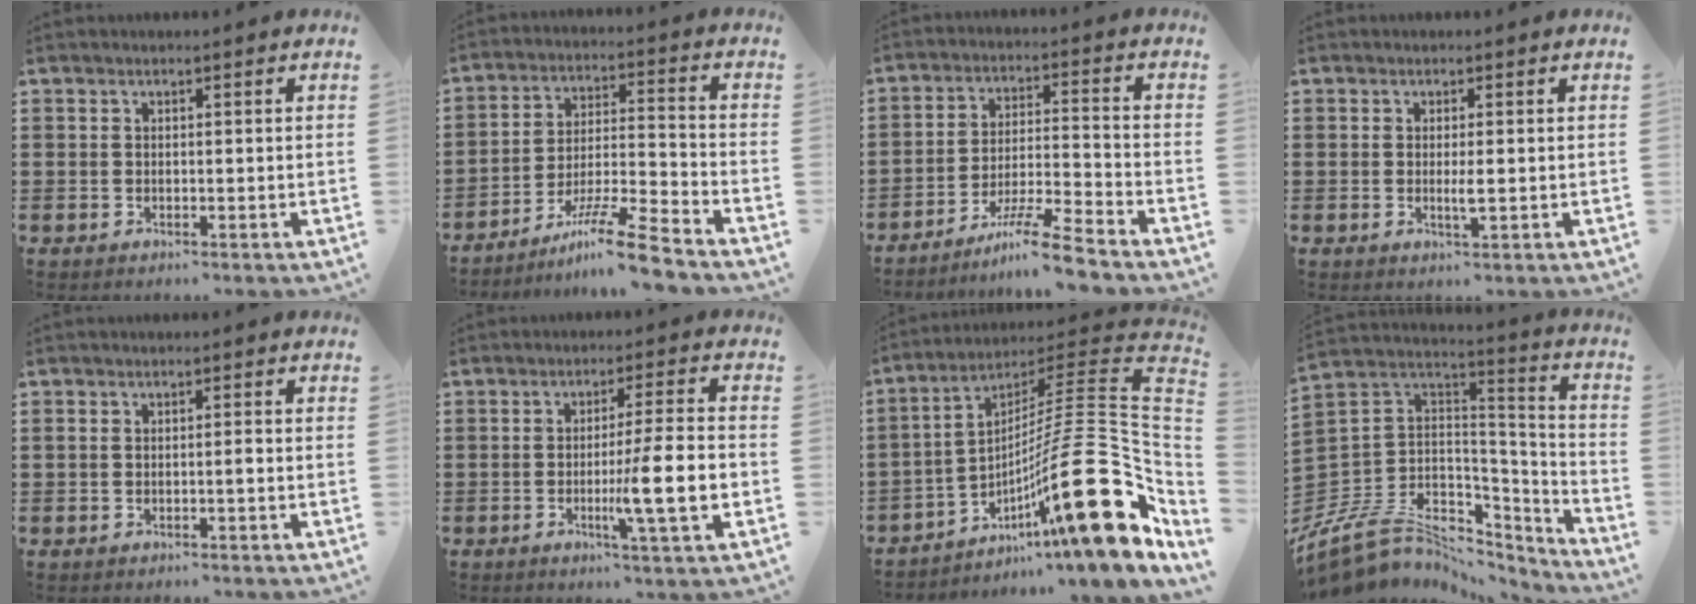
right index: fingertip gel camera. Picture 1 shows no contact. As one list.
[{"total": 10.4, "force": [-8.4, 0.0, 6.1], "torque": [-0.104, 0.015, -0.162]}, {"total": 8.2, "force": [-7.0, -0.3, 4.4], "torque": [-0.083, -0.002, -0.135]}, {"total": 2.1, "force": [-0.1, 0.3, 2.1], "torque": [-0.039, -0.004, -0.002]}, {"total": 1.2, "force": [-0.3, 0.3, 1.1], "torque": [-0.023, 0.001, -0.006]}, {"total": 9.8, "force": [-2.3, 0.2, 9.5], "torque": [-0.148, -0.014, -0.041]}, {"total": 23.7, "force": [-7.0, 4.8, 22.2], "torque": [-0.347, -0.013, -0.120]}, {"total": 8.1, "force": [-4.0, 6.1, 3.5], "torque": [-0.103, -0.010, -0.074]}]